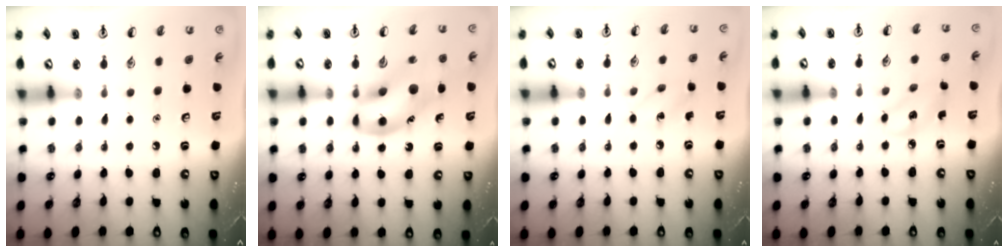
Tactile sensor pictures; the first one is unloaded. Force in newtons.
{"total": 14.1, "press": 13.7, "slide": 3.2}
{"total": 5.9, "press": 5.7, "slide": 1.3}
{"total": 2.9, "press": 2.8, "slide": 0.7}